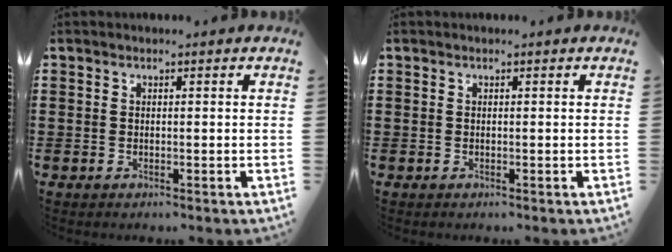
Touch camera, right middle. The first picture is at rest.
{"total": 0.0}